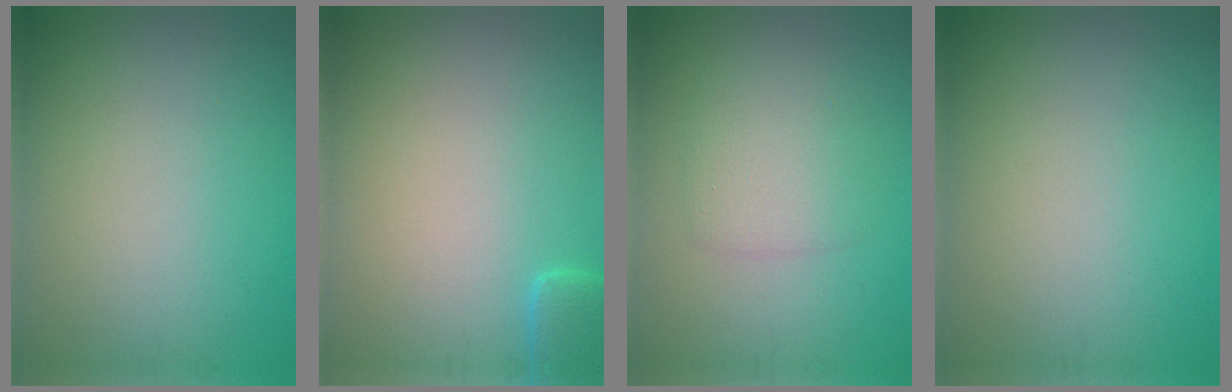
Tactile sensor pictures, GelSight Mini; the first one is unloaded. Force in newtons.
{"total": 1.9, "press": 1.9, "slide": 0.2}
{"total": 2.8, "press": 2.8, "slide": 0.0}
{"total": 0.0}